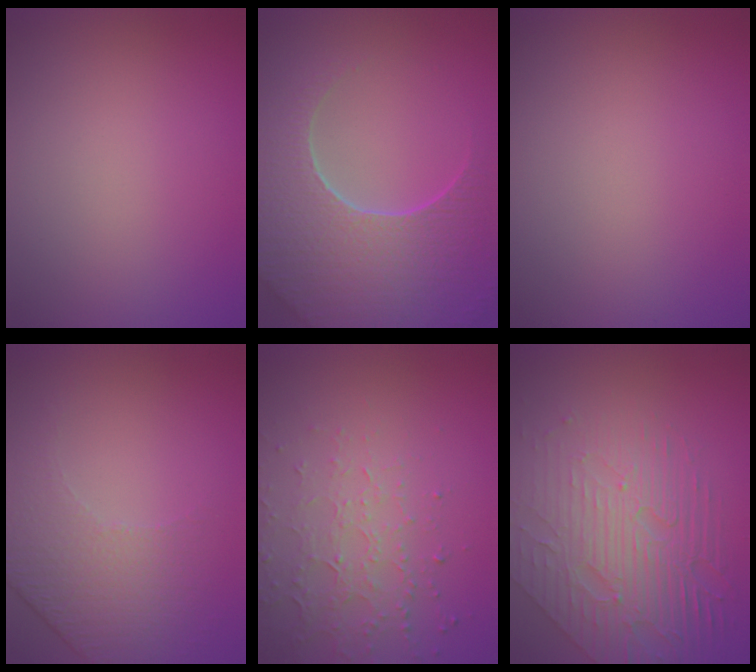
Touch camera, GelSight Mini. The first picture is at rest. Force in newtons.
{"total": 9.1, "press": 6.5, "slide": 6.3}
{"total": 0.0}
{"total": 4.7, "press": 3.2, "slide": 3.4}
{"total": 4.5, "press": 3.2, "slide": 3.2}
{"total": 8.1, "press": 5.6, "slide": 5.9}